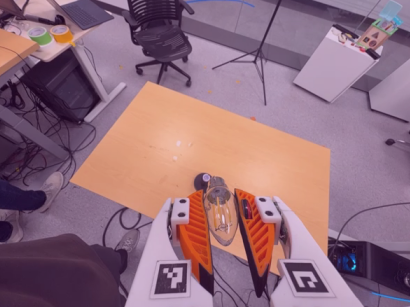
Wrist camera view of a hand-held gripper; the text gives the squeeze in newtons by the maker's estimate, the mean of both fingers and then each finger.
{"total": 13.7, "left": 14.8, "right": 12.7}